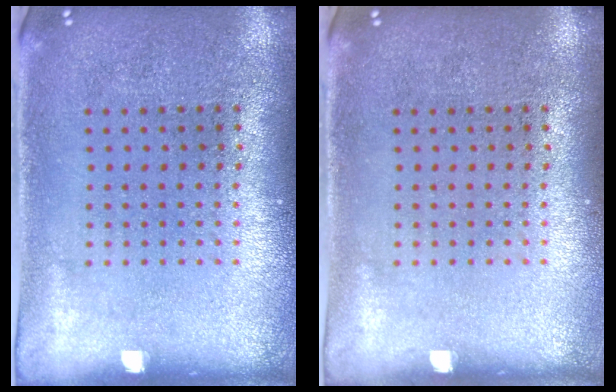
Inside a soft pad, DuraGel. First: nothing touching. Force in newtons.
{"total": 0.0}